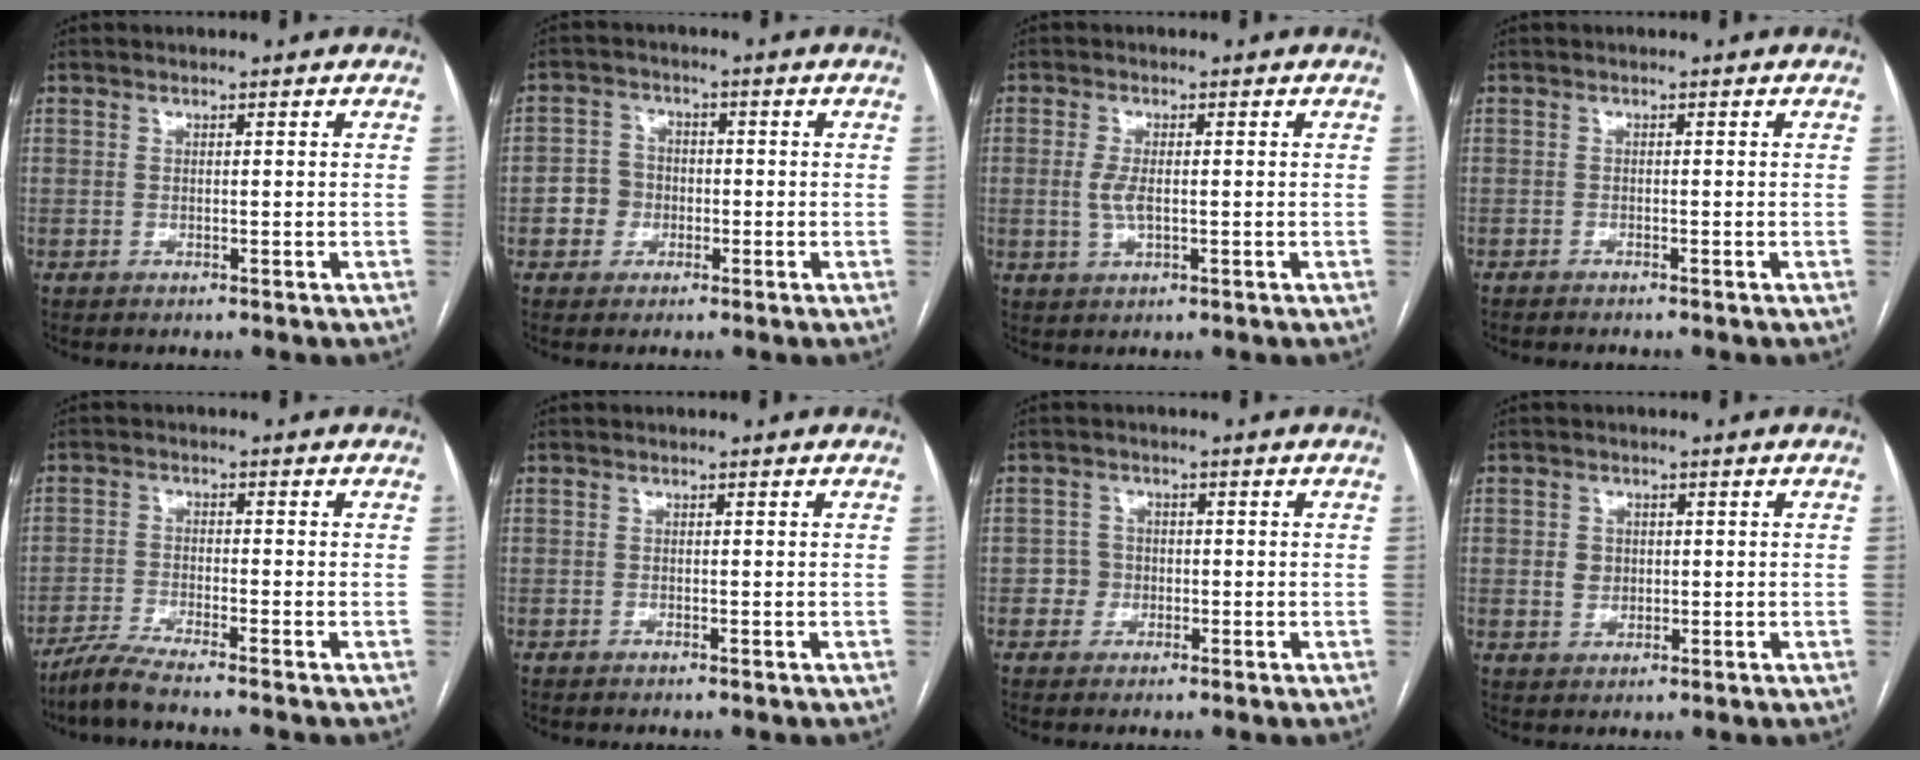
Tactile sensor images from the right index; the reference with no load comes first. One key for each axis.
{"total": 4.1, "fx": -1.3, "fy": 3.8, "fz": 1.2, "tx": -0.023, "ty": 0.019, "tz": -0.023}
{"total": 3.2, "fx": -0.1, "fy": 1.2, "fz": 3.0, "tx": -0.068, "ty": -0.003, "tz": -0.001}
{"total": 1.8, "fx": -1.6, "fy": 0.1, "fz": 0.7, "tx": -0.012, "ty": -0.002, "tz": -0.021}
{"total": 5.3, "fx": -4.6, "fy": -0.9, "fz": 2.4, "tx": -0.049, "ty": -0.020, "tz": -0.092}
{"total": 0.6, "fx": -0.5, "fy": 0.0, "fz": 0.2, "tx": -0.002, "ty": -0.001, "tz": -0.010}
{"total": 2.3, "fx": -0.8, "fy": 2.1, "fz": 0.2, "tx": 0.004, "ty": 0.011, "tz": -0.018}
{"total": 2.7, "fx": 0.3, "fy": 2.4, "fz": 1.2, "tx": -0.019, "ty": 0.007, "tz": 0.010}